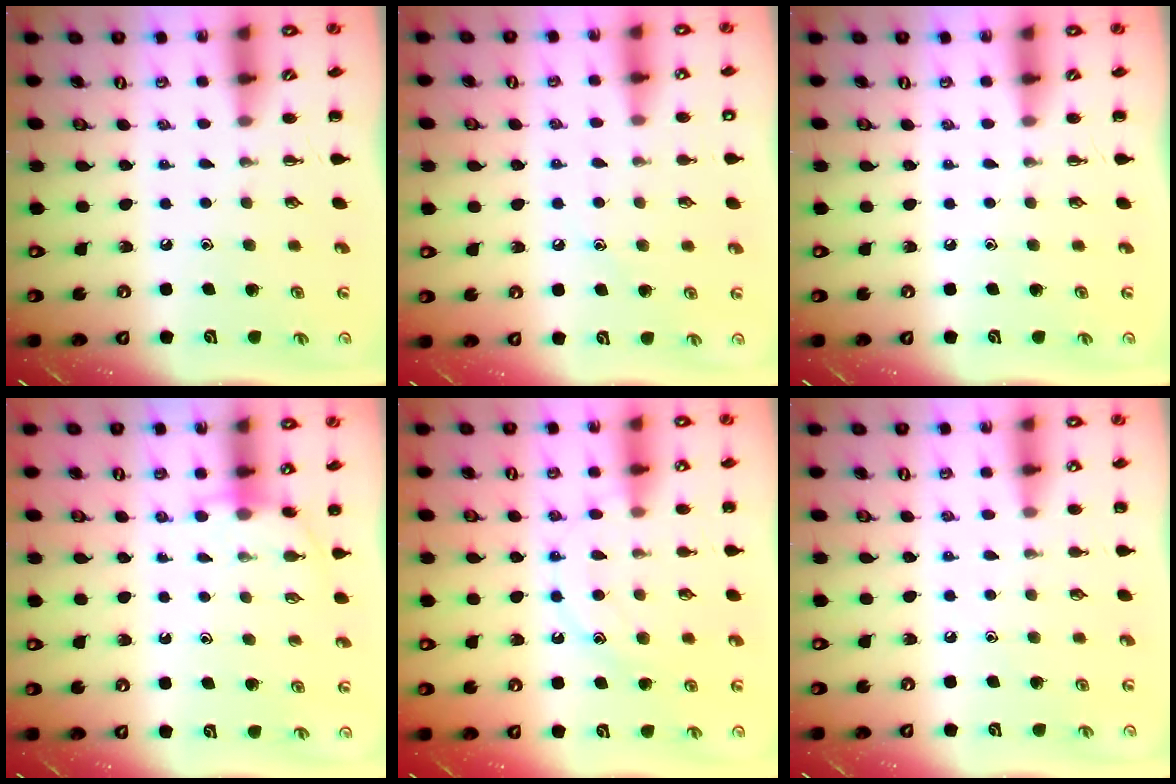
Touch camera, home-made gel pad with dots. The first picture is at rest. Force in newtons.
{"total": 7.3, "press": 7.1, "slide": 1.8}
{"total": 0.0}
{"total": 4.7, "press": 4.6, "slide": 0.7}
{"total": 12.7, "press": 12.7, "slide": 0.8}
{"total": 6.8, "press": 6.6, "slide": 1.5}